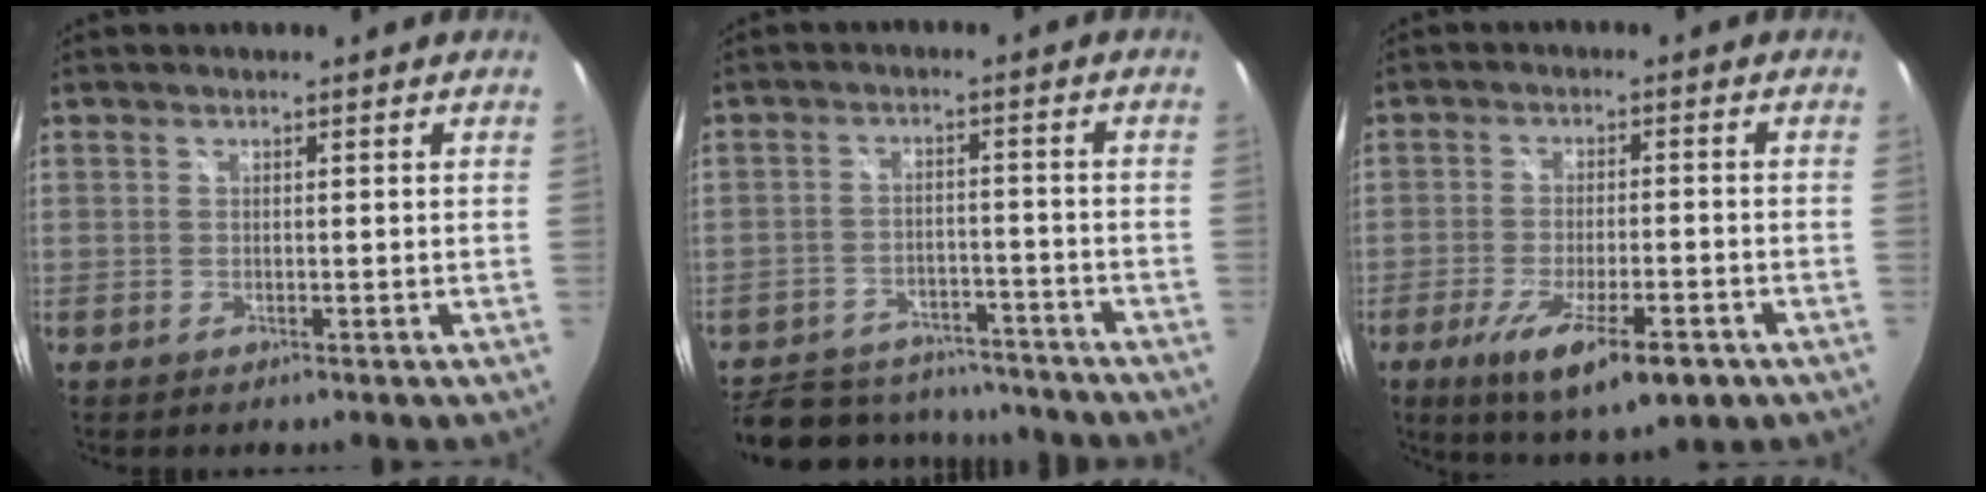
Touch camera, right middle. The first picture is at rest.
{"total": 20.1, "force": [-16.3, 8.8, 7.8], "torque": [-0.183, 0.002, -0.216]}
{"total": 12.8, "force": [-7.2, 3.2, 10.0], "torque": [-0.195, -0.045, -0.114]}